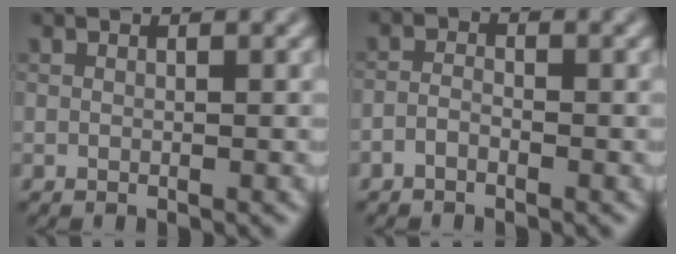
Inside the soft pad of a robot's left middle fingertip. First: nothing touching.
{"total": 1.2, "force": [-0.8, 0.6, 0.6], "torque": [-0.013, 0.002, -0.020]}